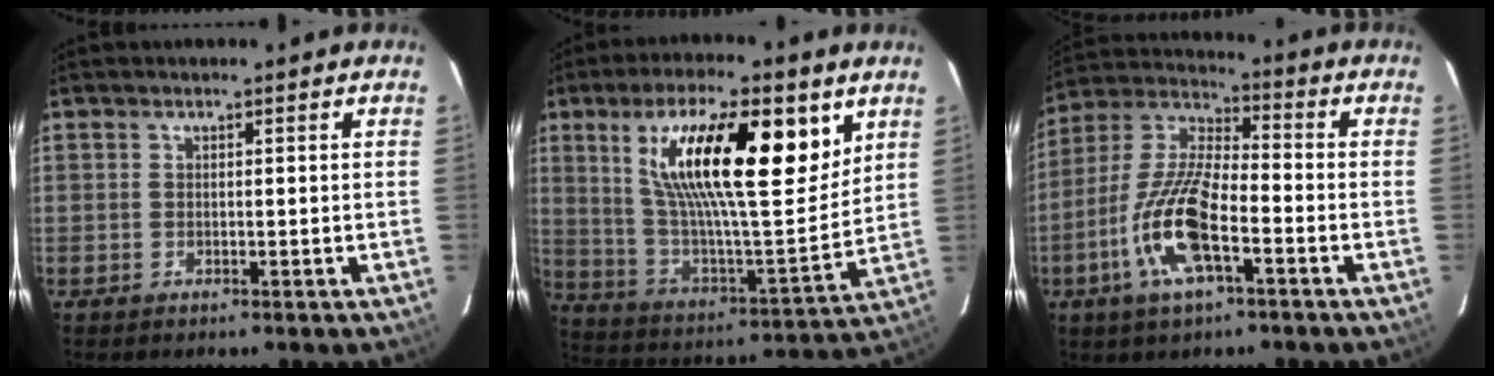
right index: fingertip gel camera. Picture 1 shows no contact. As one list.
[{"total": 24.2, "force": [10.6, 6.8, 20.6], "torque": [-0.355, 0.012, 0.183]}, {"total": 15.0, "force": [-6.1, 4.8, 12.8], "torque": [-0.272, -0.007, -0.123]}]